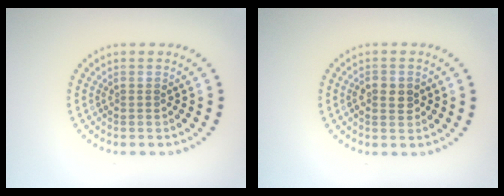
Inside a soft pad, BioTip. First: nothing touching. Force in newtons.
{"total": 2.1, "press": 2.0, "slide": 0.3}